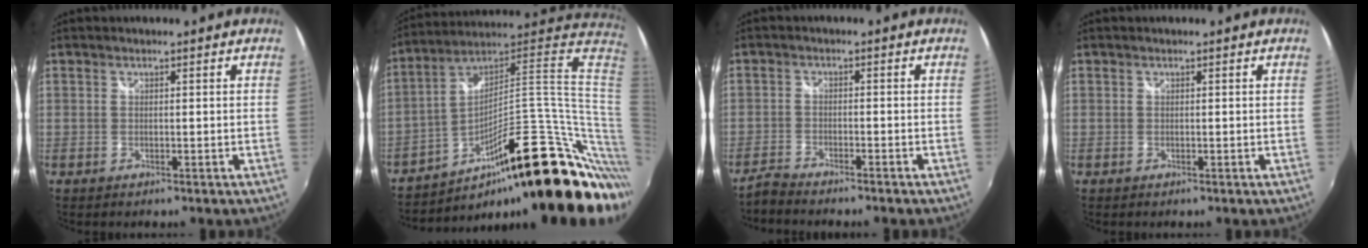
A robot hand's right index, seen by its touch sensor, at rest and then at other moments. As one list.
[{"total": 31.8, "force": [-10.9, 9.1, 28.4], "torque": [-0.402, 0.004, -0.152]}, {"total": 3.8, "force": [-3.6, 0.4, 1.1], "torque": [-0.043, -0.008, -0.072]}, {"total": 0.0}]